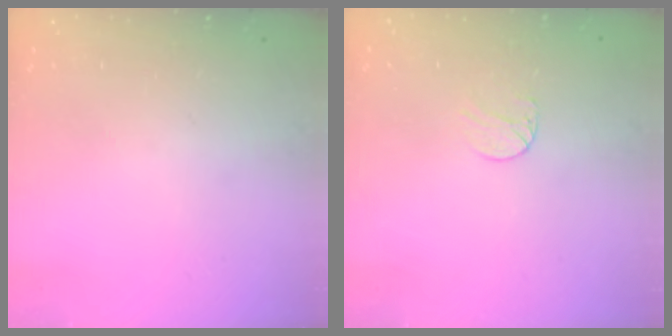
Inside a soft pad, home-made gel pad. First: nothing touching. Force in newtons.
{"total": 6.5, "press": 6.4, "slide": 0.6}